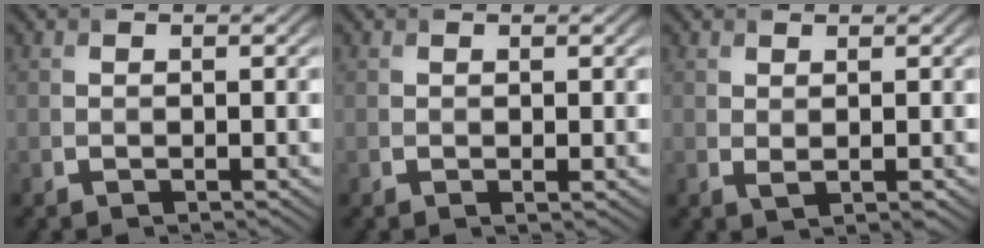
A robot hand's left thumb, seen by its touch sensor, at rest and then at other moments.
{"total": 0.0}
{"total": 1.2, "force": [0.5, 0.3, 1.1], "torque": [-0.023, -0.003, 0.013]}